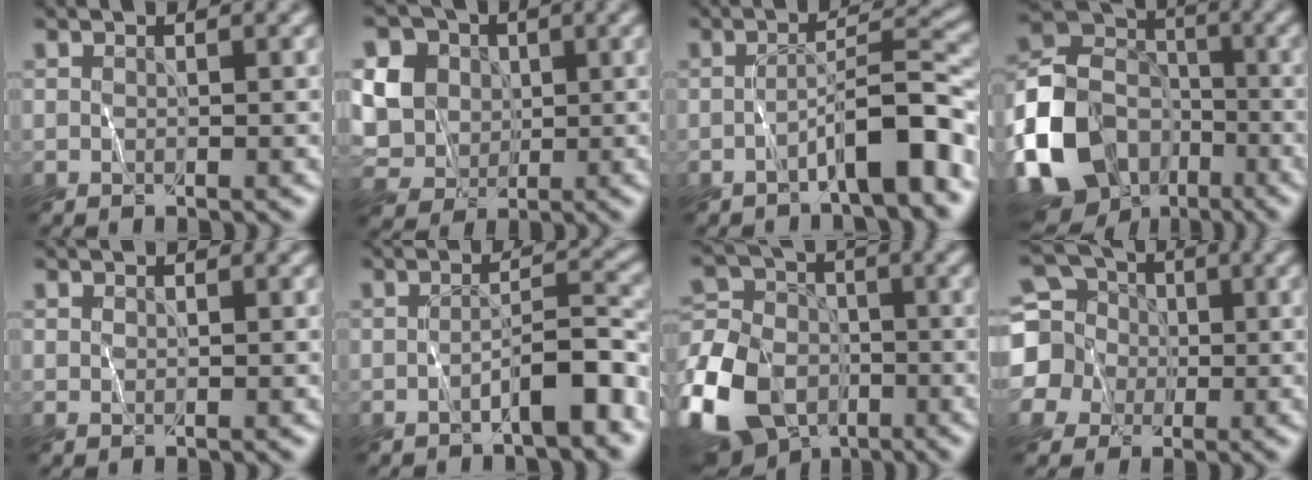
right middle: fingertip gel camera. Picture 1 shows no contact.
{"total": 7.1, "force": [1.7, 6.0, 3.2], "torque": [-0.085, 0.017, 0.026]}
{"total": 5.3, "force": [-2.8, 0.9, 4.4], "torque": [-0.067, 0.021, -0.049]}
{"total": 11.6, "force": [-4.8, 9.0, 5.5], "torque": [-0.126, -0.004, -0.105]}
{"total": 0.0}
{"total": 3.7, "force": [-2.0, 0.7, 3.0], "torque": [-0.046, 0.015, -0.039]}
{"total": 11.7, "force": [-5.5, 8.3, 6.2], "torque": [-0.156, -0.011, -0.127]}
{"total": 8.6, "force": [1.2, 7.7, 3.5], "torque": [-0.091, 0.029, -0.019]}